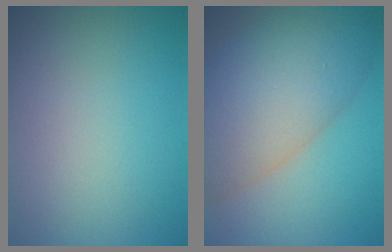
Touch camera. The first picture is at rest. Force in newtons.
{"total": 10.1, "press": 10.0, "slide": 0.5}